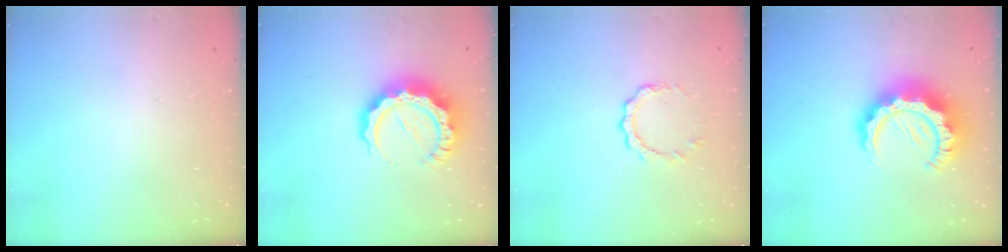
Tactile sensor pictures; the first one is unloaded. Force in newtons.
{"total": 12.1, "press": 12.0, "slide": 1.3}
{"total": 5.9, "press": 5.9, "slide": 0.3}
{"total": 15.1, "press": 15.1, "slide": 1.2}